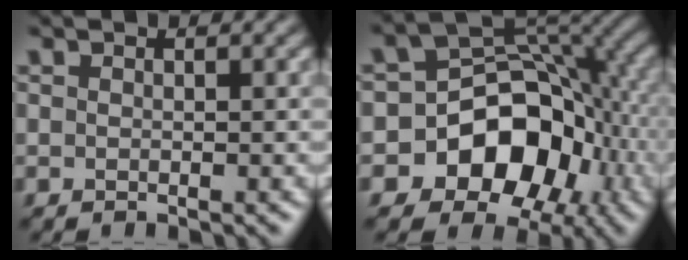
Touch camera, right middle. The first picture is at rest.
{"total": 12.4, "force": [-4.3, 9.3, 6.9], "torque": [-0.100, 0.003, -0.088]}